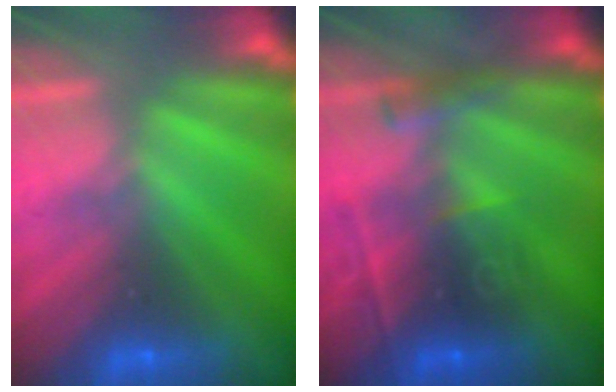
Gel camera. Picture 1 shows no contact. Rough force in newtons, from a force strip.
{"total": 2.9}